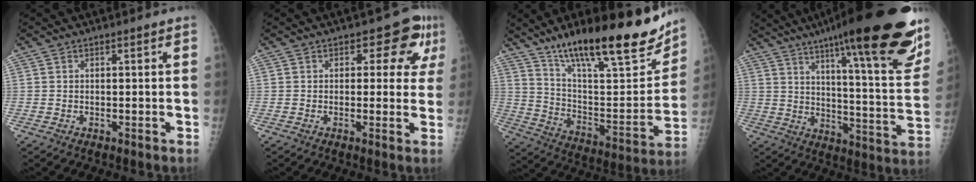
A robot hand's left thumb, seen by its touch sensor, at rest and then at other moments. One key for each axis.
{"total": 7.1, "fx": 2.7, "fy": 4.5, "fz": 4.7, "tx": -0.007, "ty": -0.002, "tz": 0.021}
{"total": 27.7, "fx": 19.0, "fy": 7.1, "fz": 18.9, "tx": -0.260, "ty": -0.070, "tz": 0.310}
{"total": 31.6, "fx": 21.3, "fy": 4.9, "fz": 22.8, "tx": -0.277, "ty": -0.083, "tz": 0.295}